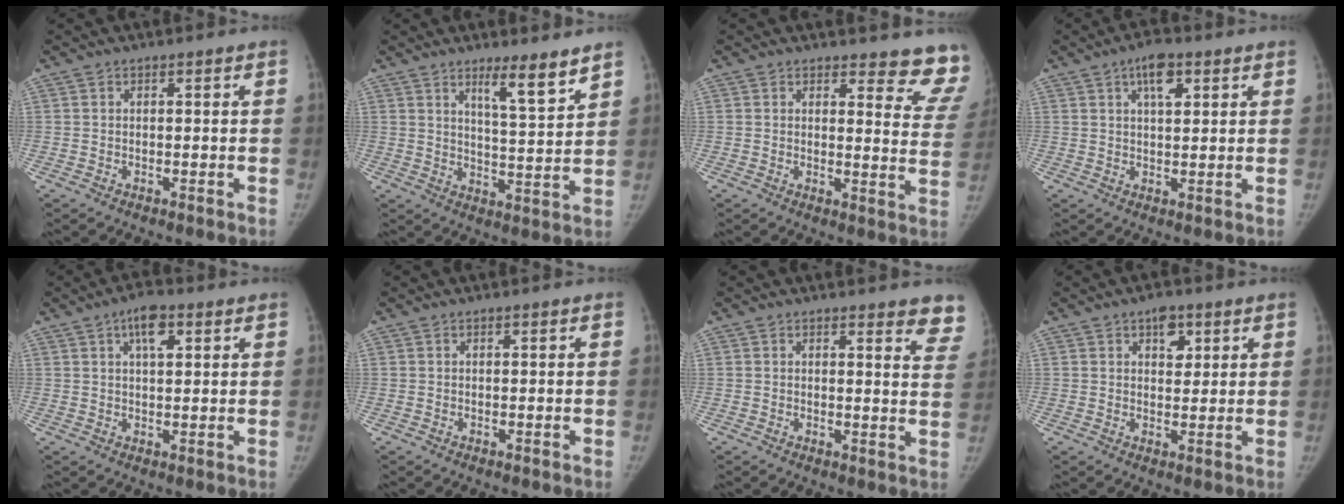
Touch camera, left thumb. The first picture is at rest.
{"total": 7.8, "force": [5.7, 0.9, 5.3], "torque": [-0.077, -0.052, 0.092]}
{"total": 11.5, "force": [11.0, 2.8, 2.2], "torque": [0.021, -0.108, 0.091]}
{"total": 5.6, "force": [2.8, 2.4, 4.2], "torque": [-0.054, -0.005, 0.042]}
{"total": 5.4, "force": [2.5, 2.4, 4.1], "torque": [-0.056, -0.002, 0.038]}
{"total": 0.0}
{"total": 8.2, "force": [7.0, 2.2, 3.6], "torque": [-0.004, -0.037, 0.055]}
{"total": 4.5, "force": [2.3, 2.7, 2.6], "torque": [-0.012, -0.008, 0.032]}